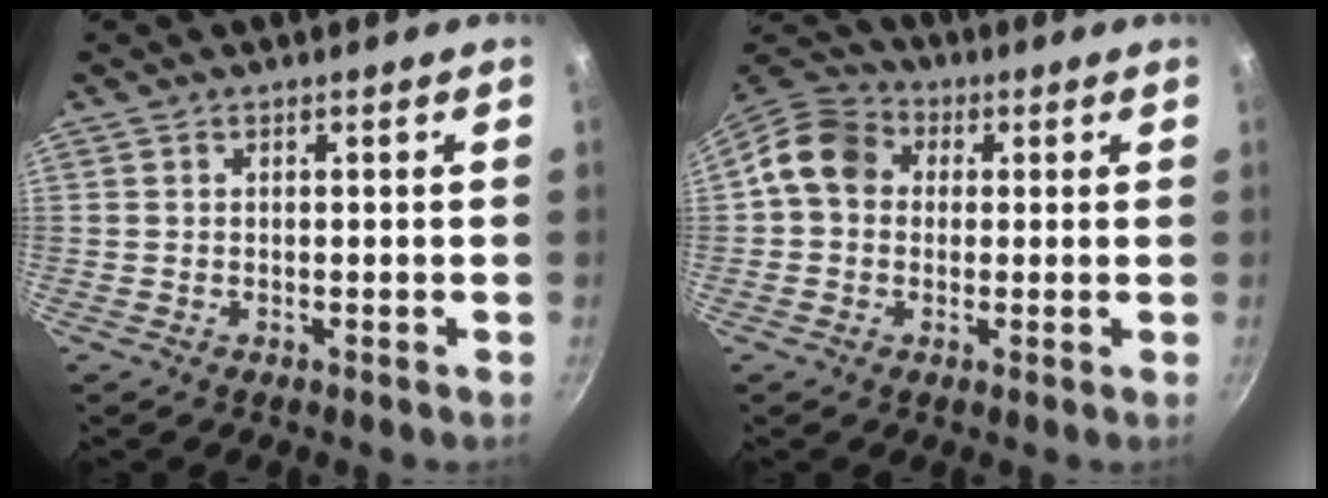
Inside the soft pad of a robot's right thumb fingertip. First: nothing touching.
{"total": 8.9, "force": [1.1, 7.5, 4.7], "torque": [-0.057, 0.022, -0.003]}